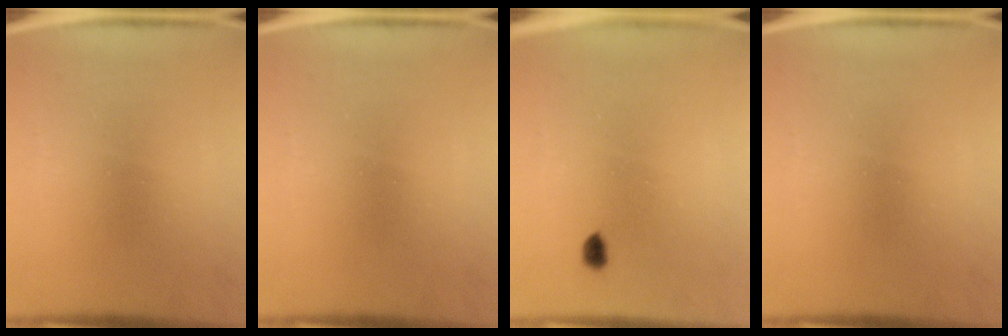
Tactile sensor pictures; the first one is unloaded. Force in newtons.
{"total": 0.0}
{"total": 2.1}
{"total": 0.0}